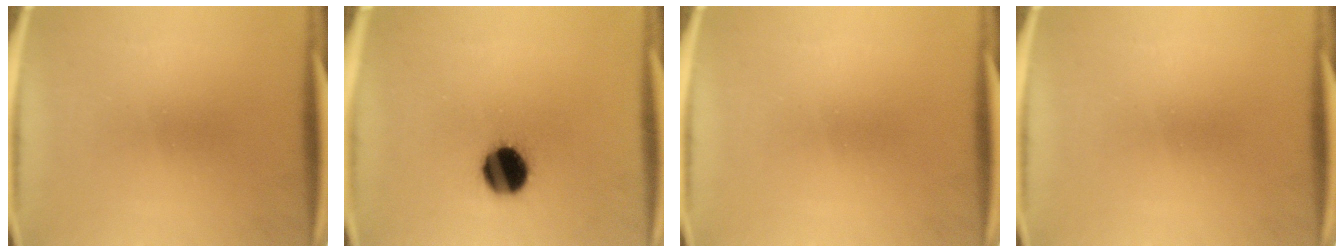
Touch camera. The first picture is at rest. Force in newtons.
{"total": 11.9}
{"total": 0.0}
{"total": 0.0}